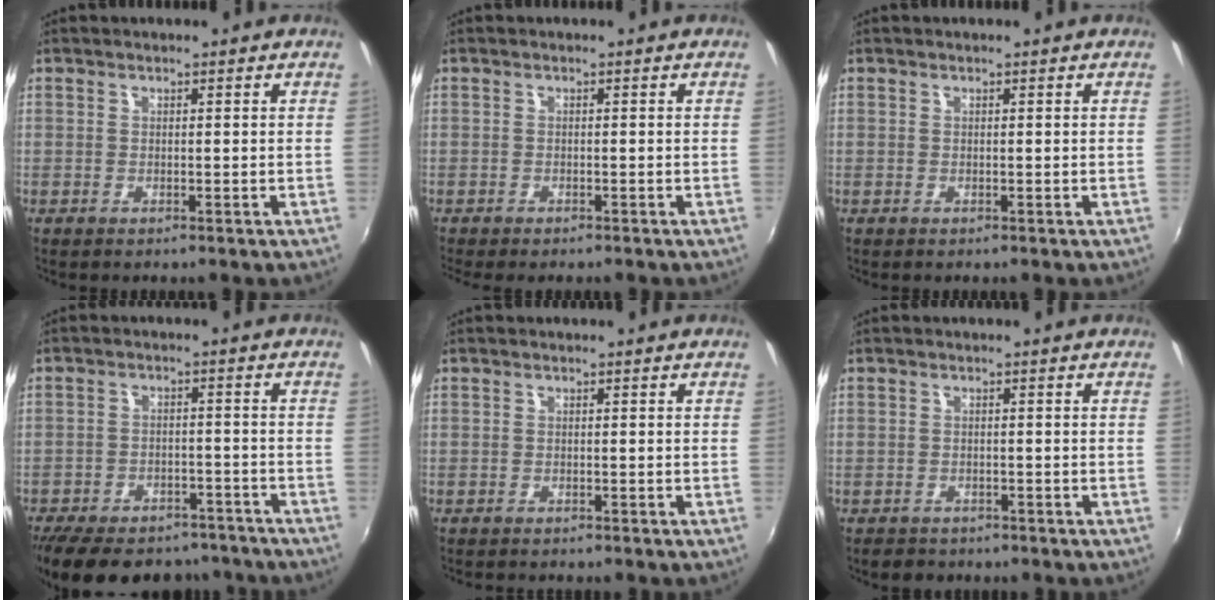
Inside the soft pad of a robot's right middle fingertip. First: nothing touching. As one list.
[{"total": 2.2, "force": [-1.9, 0.4, 1.0], "torque": [-0.025, -0.016, -0.033]}, {"total": 0.0}, {"total": 19.5, "force": [-15.9, 8.3, 7.7], "torque": [-0.174, 0.011, -0.213]}, {"total": 0.9, "force": [-0.9, 0.0, 0.1], "torque": [-0.004, -0.007, -0.016]}, {"total": 2.2, "force": [-1.7, 1.4, 0.2], "torque": [-0.011, -0.002, -0.027]}]